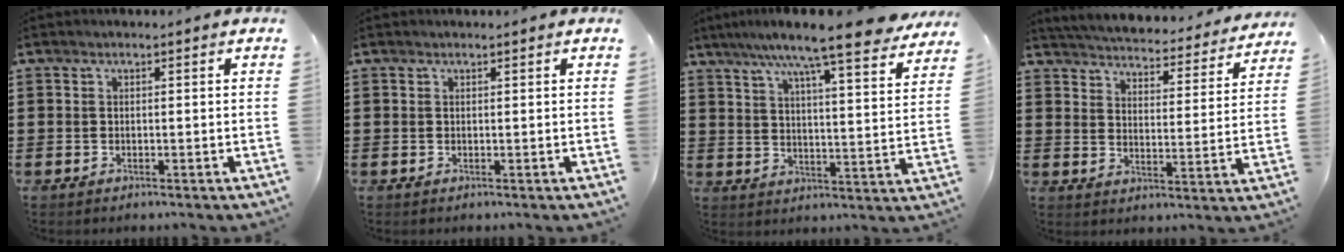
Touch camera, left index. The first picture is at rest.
{"total": 0.0}
{"total": 10.5, "force": [8.7, -0.1, 6.0], "torque": [-0.130, -0.046, 0.139]}
{"total": 4.0, "force": [4.0, -0.1, 0.3], "torque": [-0.032, -0.038, 0.061]}